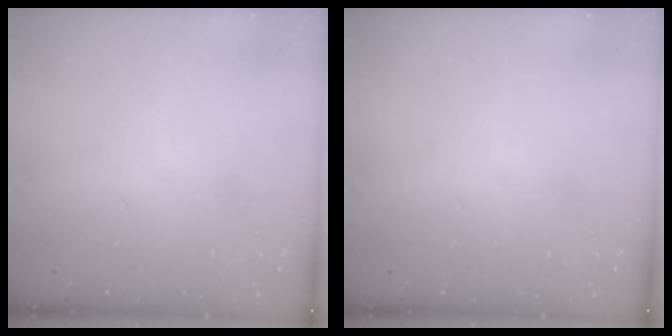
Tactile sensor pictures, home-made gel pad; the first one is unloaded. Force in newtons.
{"total": 0.0}